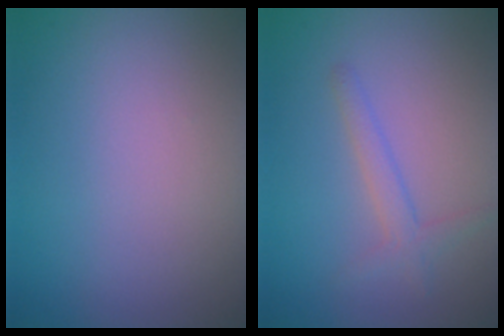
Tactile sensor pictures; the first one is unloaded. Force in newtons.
{"total": 1.8, "press": 1.8, "slide": 0.1}